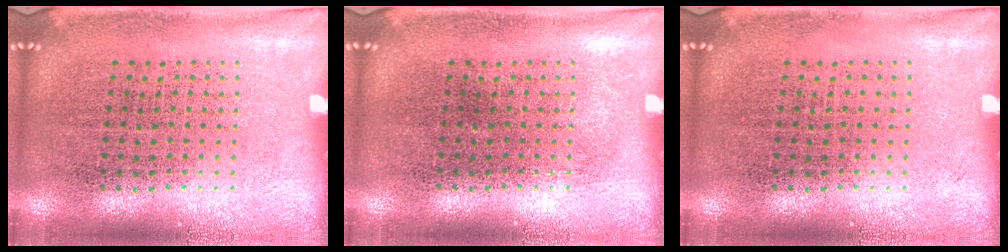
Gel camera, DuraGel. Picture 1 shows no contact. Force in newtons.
{"total": 0.0}
{"total": 0.0}